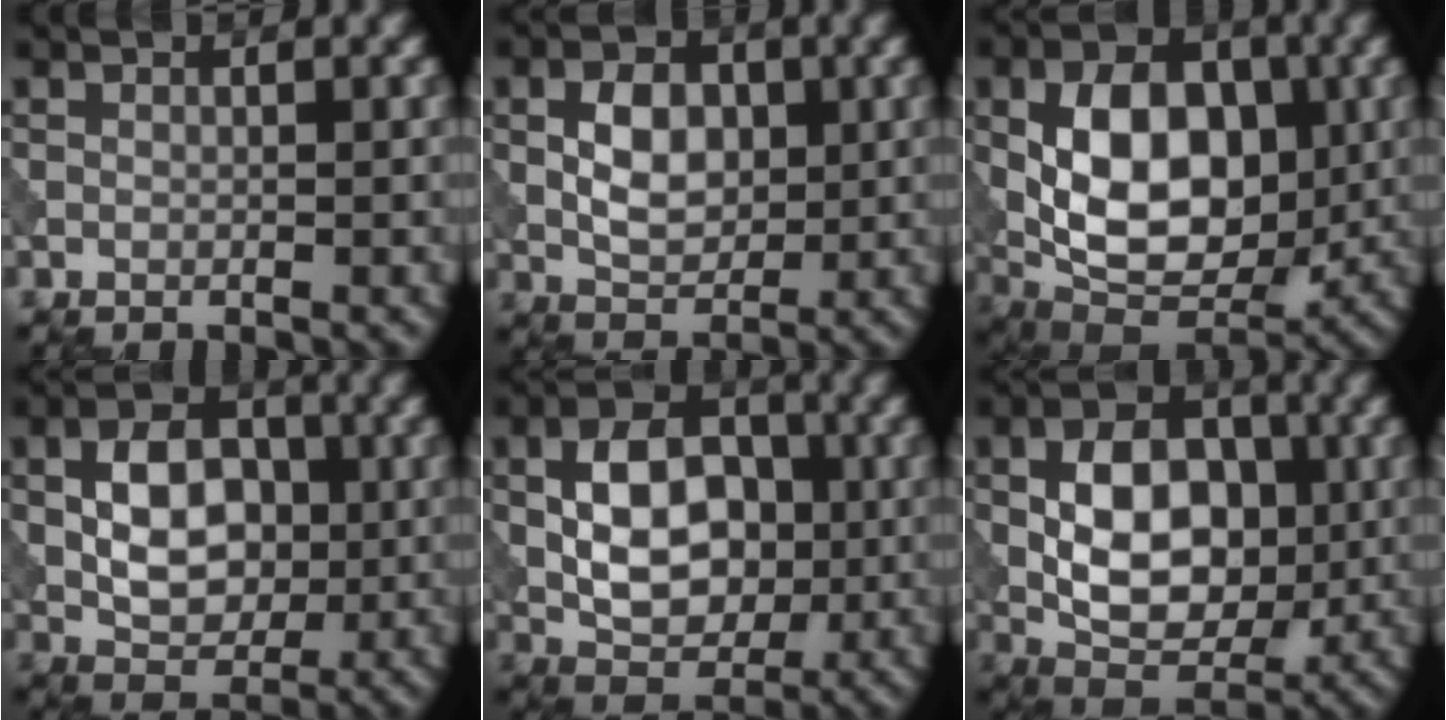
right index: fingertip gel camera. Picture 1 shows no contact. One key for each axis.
{"total": 4.5, "fx": 0.4, "fy": 3.0, "fz": 3.4, "tx": -0.059, "ty": 0.001, "tz": 0.004}
{"total": 10.3, "fx": 0.3, "fy": 6.4, "fz": 8.1, "tx": -0.144, "ty": -0.004, "tz": 0.003}
{"total": 6.1, "fx": 0.1, "fy": 4.1, "fz": 4.5, "tx": -0.069, "ty": 0.002, "tz": 0.003}
{"total": 7.5, "fx": 0.0, "fy": 5.0, "fz": 5.6, "tx": -0.093, "ty": 0.002, "tz": -0.003}
{"total": 8.3, "fx": 0.0, "fy": 5.3, "fz": 6.4, "tx": -0.107, "ty": 0.001, "tz": -0.004}